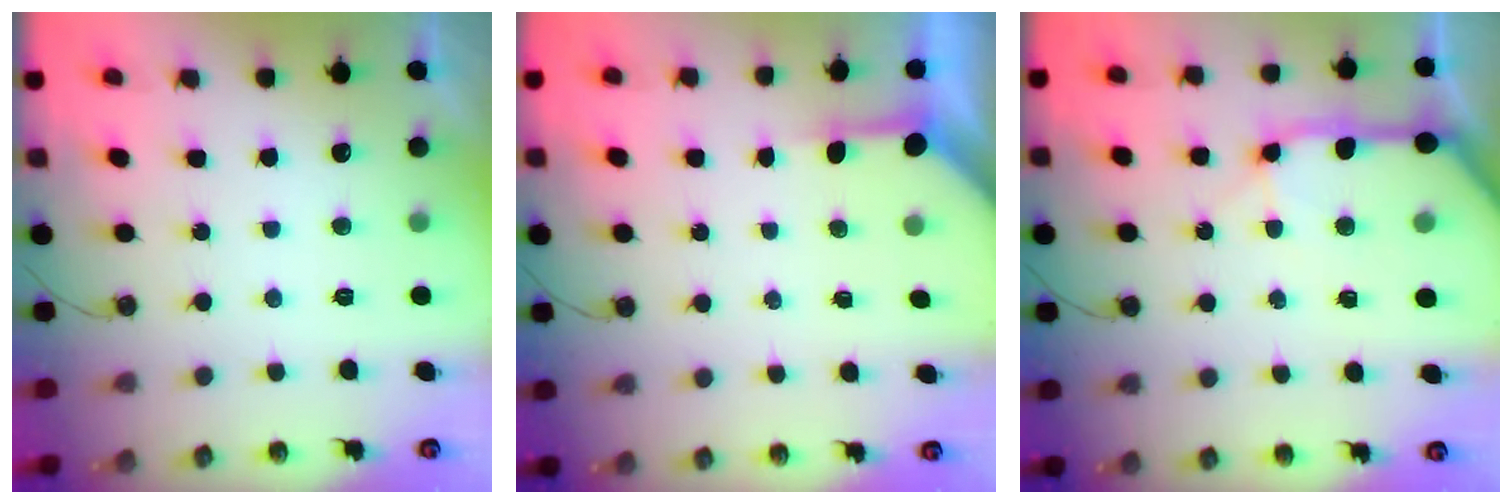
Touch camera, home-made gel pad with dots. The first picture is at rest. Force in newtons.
{"total": 3.3, "press": 3.2, "slide": 0.3}
{"total": 15.4, "press": 15.2, "slide": 2.1}